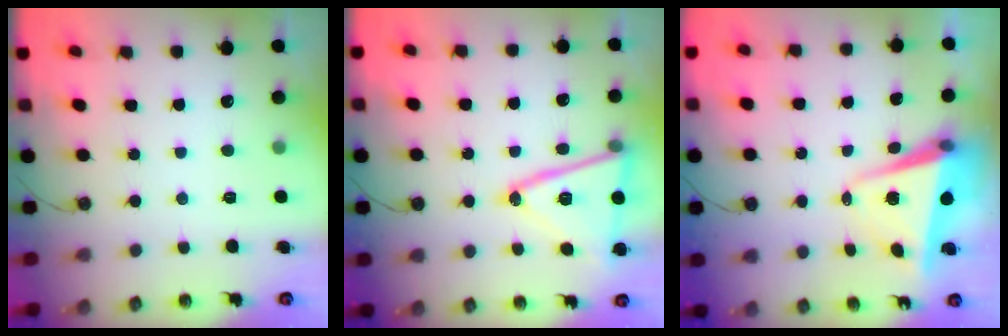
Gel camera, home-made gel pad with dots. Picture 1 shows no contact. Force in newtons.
{"total": 18.7, "press": 18.4, "slide": 3.3}
{"total": 6.7, "press": 6.6, "slide": 1.1}